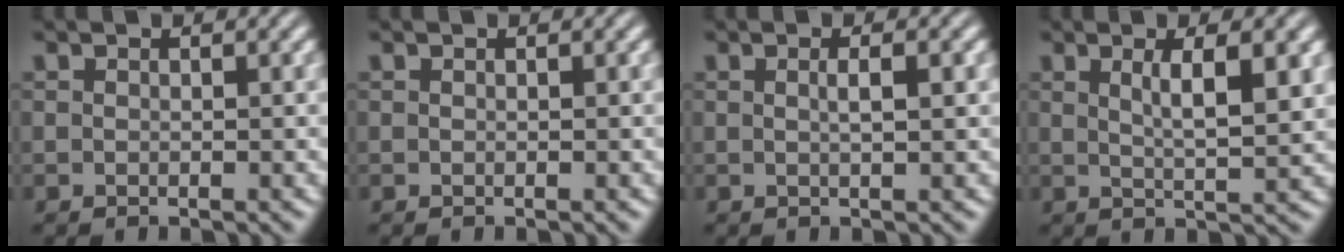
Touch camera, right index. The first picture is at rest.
{"total": 0.0}
{"total": 1.5, "force": [0.0, -0.9, 1.3], "torque": [-0.013, 0.000, 0.002]}
{"total": 3.4, "force": [1.2, -1.0, 3.0], "torque": [-0.037, -0.003, 0.028]}